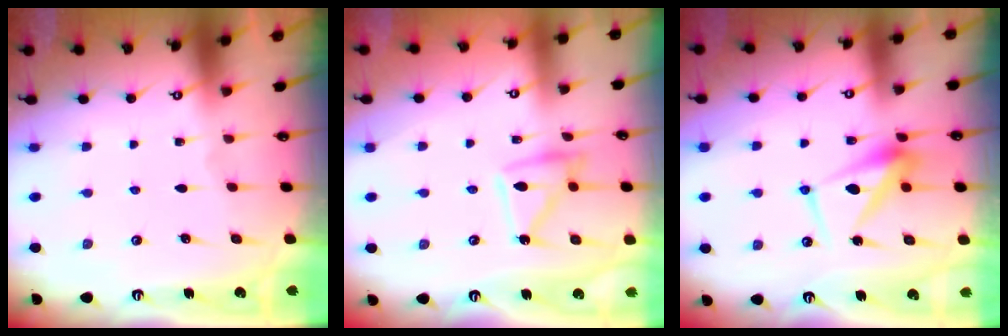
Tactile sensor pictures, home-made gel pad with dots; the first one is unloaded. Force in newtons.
{"total": 10.8, "press": 10.7, "slide": 0.9}
{"total": 11.0, "press": 10.9, "slide": 0.7}